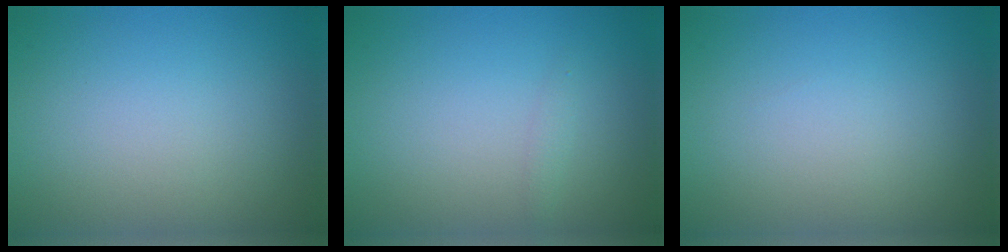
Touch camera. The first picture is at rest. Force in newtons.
{"total": 0.6, "press": 0.6, "slide": 0.0}
{"total": 0.0}